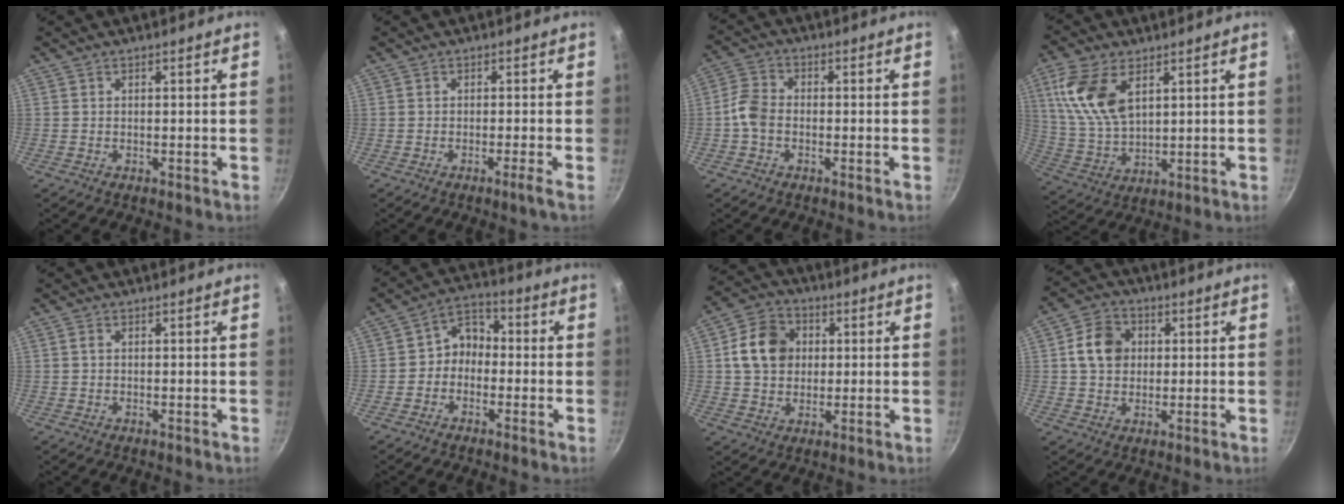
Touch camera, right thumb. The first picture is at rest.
{"total": 1.7, "force": [-1.0, -0.5, 1.3], "torque": [-0.033, 0.003, -0.022]}
{"total": 4.9, "force": [-1.5, 3.4, 3.1], "torque": [-0.063, 0.022, -0.042]}
{"total": 13.2, "force": [5.0, 7.3, 9.8], "torque": [-0.189, -0.017, 0.108]}
{"total": 0.9, "force": [0.1, 0.6, 0.6], "torque": [-0.009, 0.002, 0.001]}
{"total": 6.2, "force": [-1.2, 5.1, 3.3], "torque": [-0.017, 0.032, -0.037]}
{"total": 10.8, "force": [1.8, 8.9, 5.9], "torque": [-0.081, 0.011, 0.019]}
{"total": 8.4, "force": [1.4, 6.9, 4.5], "torque": [-0.055, 0.012, 0.015]}